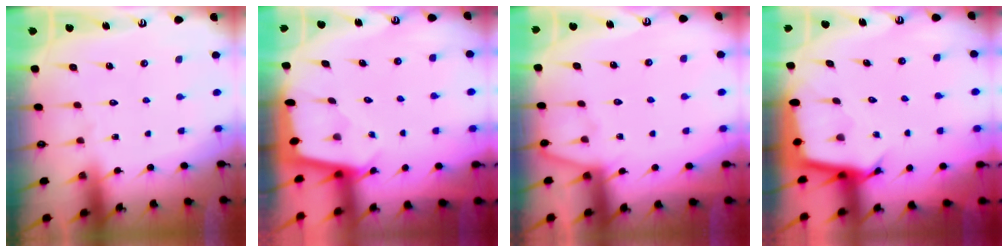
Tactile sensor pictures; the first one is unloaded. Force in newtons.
{"total": 1.7, "press": 1.7, "slide": 0.0}
{"total": 3.9, "press": 3.8, "slide": 0.6}
{"total": 3.0, "press": 3.0, "slide": 0.0}